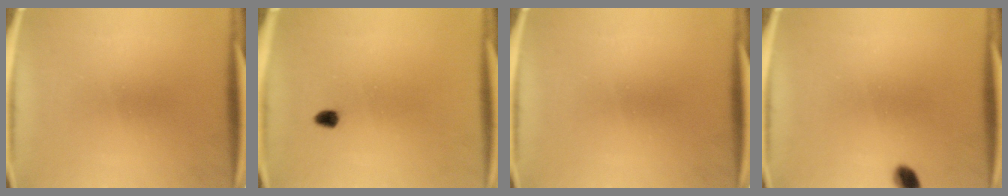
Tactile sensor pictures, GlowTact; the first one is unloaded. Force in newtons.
{"total": 1.5}
{"total": 0.0}
{"total": 2.9}